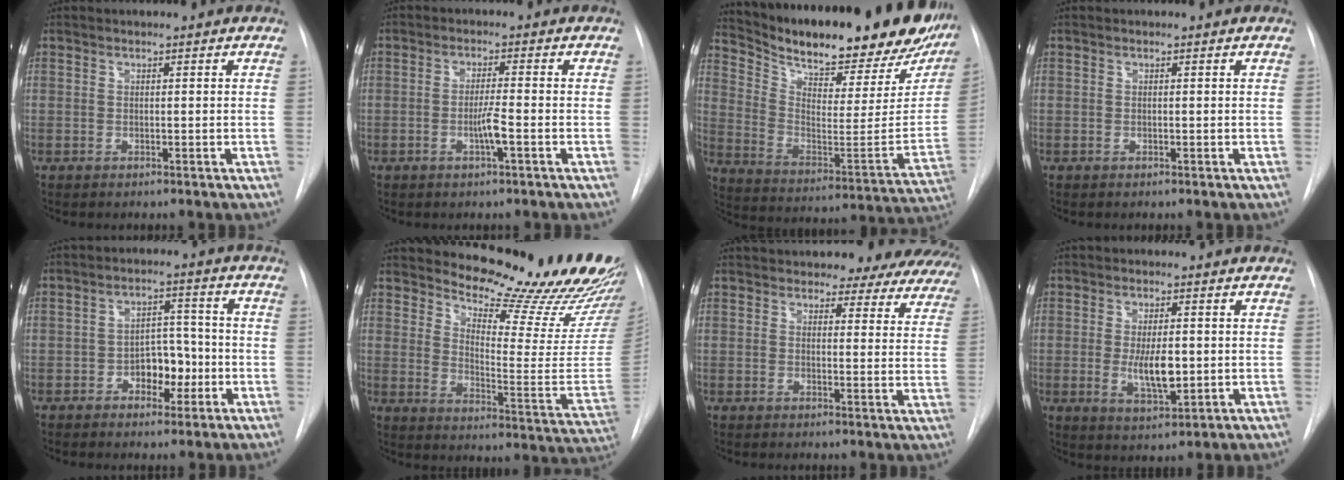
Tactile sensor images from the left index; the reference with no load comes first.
{"total": 3.2, "force": [-1.2, -0.1, 3.0], "torque": [-0.057, -0.005, -0.025]}
{"total": 30.9, "force": [25.6, 7.5, 15.5], "torque": [-0.259, -0.058, 0.351]}
{"total": 0.0}
{"total": 6.2, "force": [-2.2, 3.8, 4.4], "torque": [-0.059, 0.016, -0.035]}
{"total": 23.4, "force": [21.8, 3.9, 7.7], "torque": [-0.106, -0.127, 0.261]}
{"total": 16.9, "force": [15.5, 5.3, 4.4], "torque": [-0.034, -0.031, 0.158]}
{"total": 6.5, "force": [-0.4, 2.4, 6.0], "torque": [-0.106, -0.013, -0.003]}